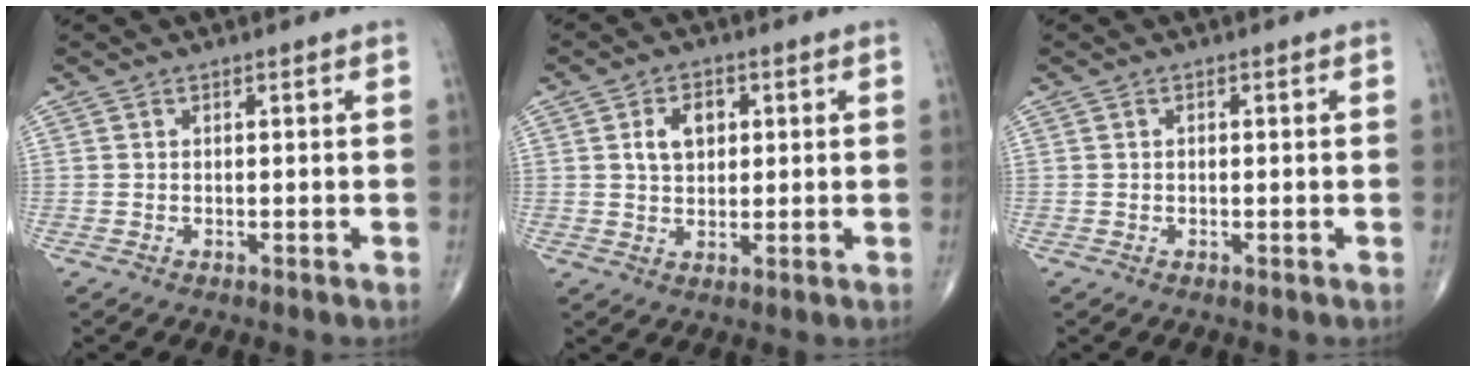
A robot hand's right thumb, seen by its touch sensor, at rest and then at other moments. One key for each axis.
{"total": 5.6, "fx": 1.5, "fy": 3.8, "fz": 3.9, "tx": -0.050, "ty": 0.000, "tz": 0.023}
{"total": 0.5, "fx": 0.1, "fy": 0.3, "fz": 0.5, "tx": -0.012, "ty": 0.003, "tz": 0.003}